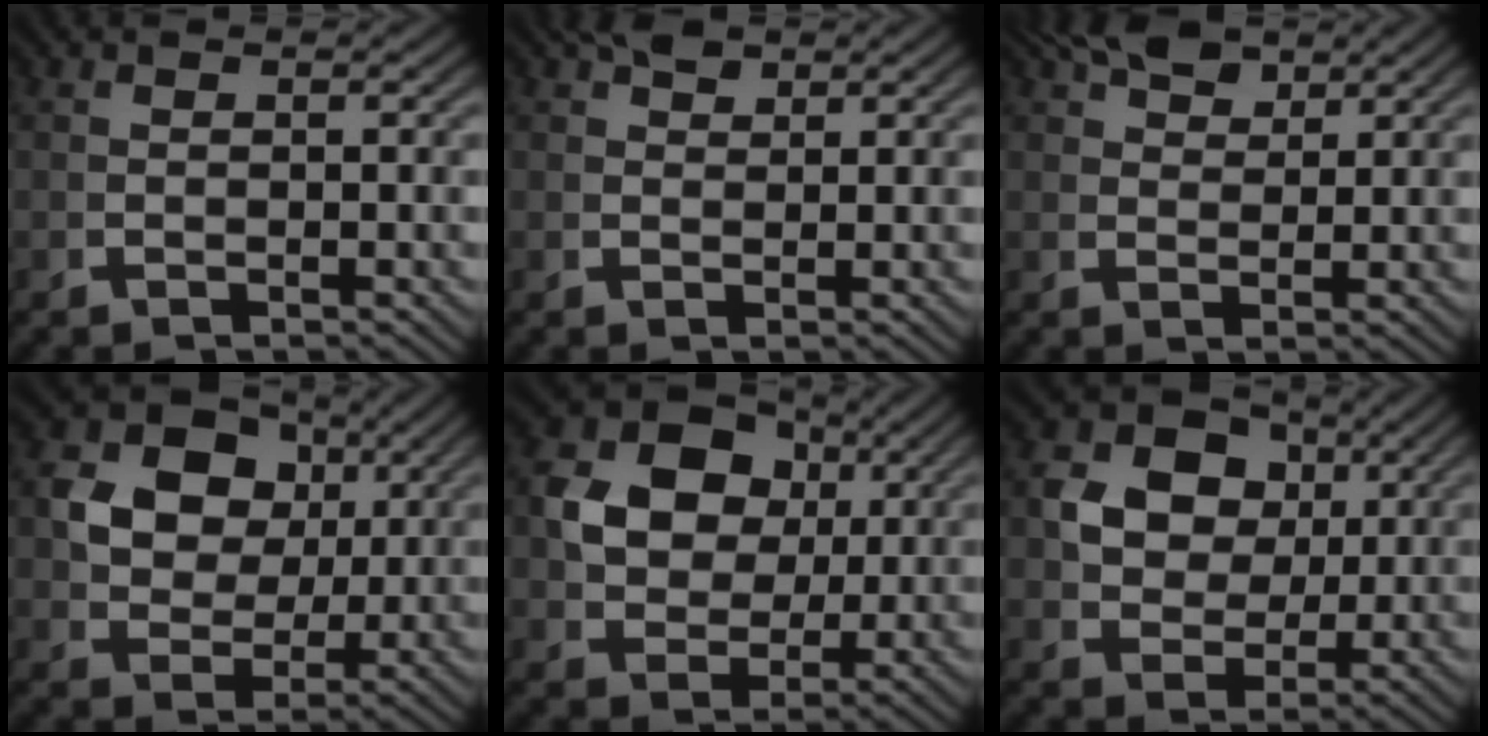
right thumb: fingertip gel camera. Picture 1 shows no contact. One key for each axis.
{"total": 2.9, "fx": 2.3, "fy": 1.2, "fz": 1.3, "tx": -0.016, "ty": 0.002, "tz": 0.044}
{"total": 4.9, "fx": 3.9, "fy": 1.9, "fz": 2.4, "tx": -0.034, "ty": 0.002, "tz": 0.071}
{"total": 10.3, "fx": 2.4, "fy": 8.1, "fz": 5.9, "tx": -0.142, "ty": -0.033, "tz": 0.052}
{"total": 9.8, "fx": 2.4, "fy": 7.6, "fz": 5.8, "tx": -0.146, "ty": -0.030, "tz": 0.058}
{"total": 9.2, "fx": 2.2, "fy": 7.3, "fz": 5.1, "tx": -0.127, "ty": -0.031, "tz": 0.050}